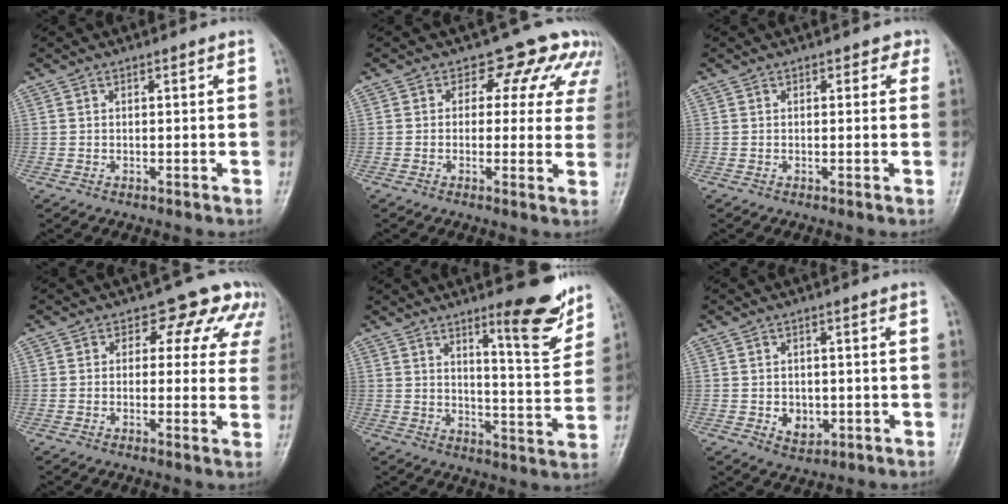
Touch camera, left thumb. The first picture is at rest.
{"total": 8.8, "force": [5.4, 6.0, 3.6], "torque": [0.007, -0.015, 0.040]}
{"total": 1.7, "force": [0.7, 1.3, 0.7], "torque": [0.014, 0.002, -0.001]}
{"total": 8.4, "force": [4.5, 5.8, 4.1], "torque": [0.002, -0.011, 0.031]}
{"total": 11.6, "force": [7.9, 2.3, 8.2], "torque": [-0.087, -0.062, 0.116]}
{"total": 3.9, "force": [-0.9, 3.1, 2.3], "torque": [-0.018, 0.000, -0.004]}